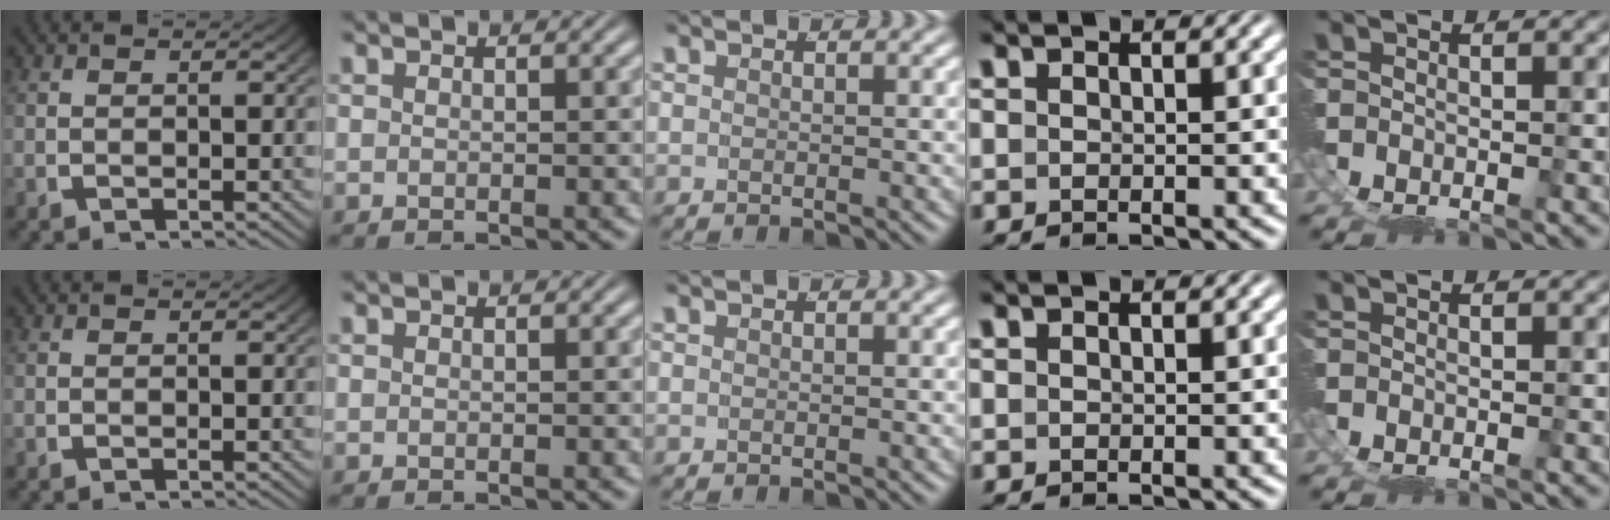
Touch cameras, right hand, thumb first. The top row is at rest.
{}